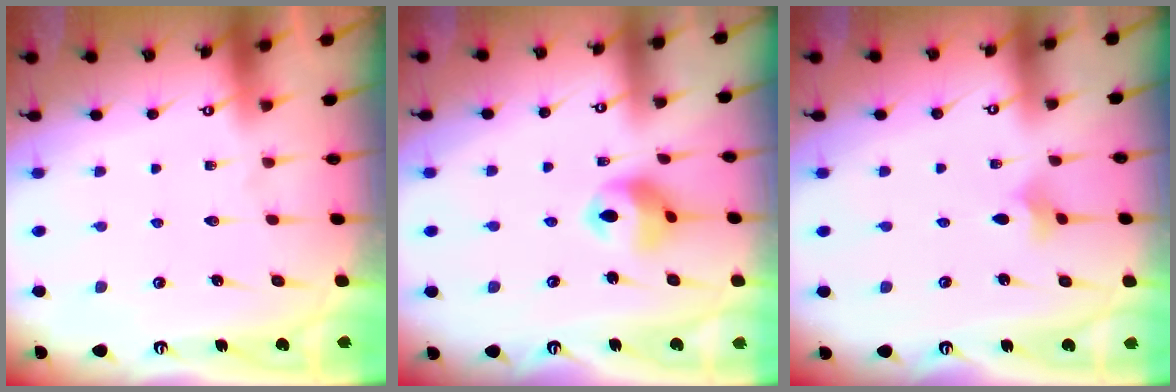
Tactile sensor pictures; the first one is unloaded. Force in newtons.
{"total": 9.9, "press": 9.8, "slide": 1.2}
{"total": 2.5, "press": 2.5, "slide": 0.5}